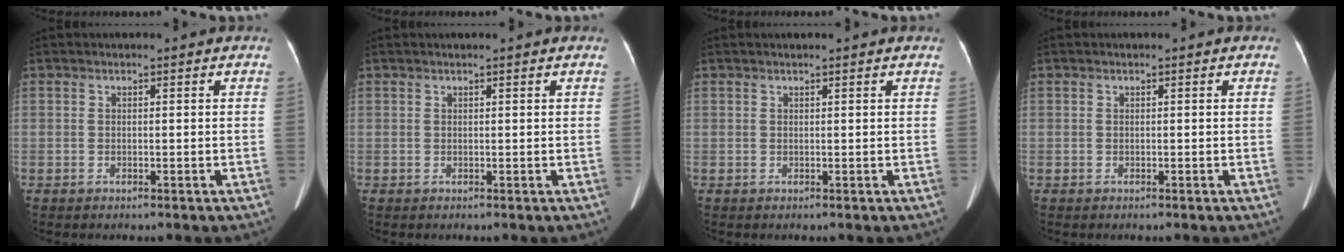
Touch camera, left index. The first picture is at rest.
{"total": 1.3, "force": [1.1, -0.1, 0.7], "torque": [-0.010, 0.017, 0.017]}
{"total": 1.8, "force": [1.5, -0.1, 0.9], "torque": [-0.011, 0.020, 0.020]}
{"total": 0.0}